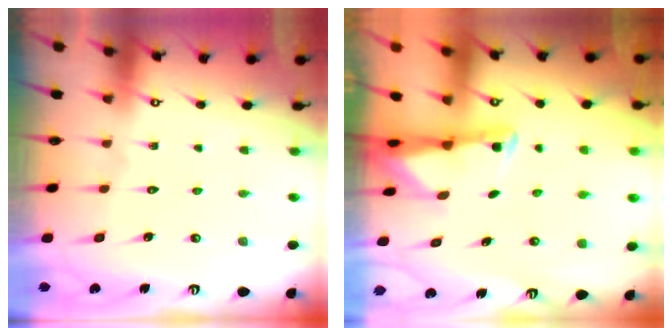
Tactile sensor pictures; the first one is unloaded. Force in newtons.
{"total": 2.4, "press": 2.3, "slide": 0.5}